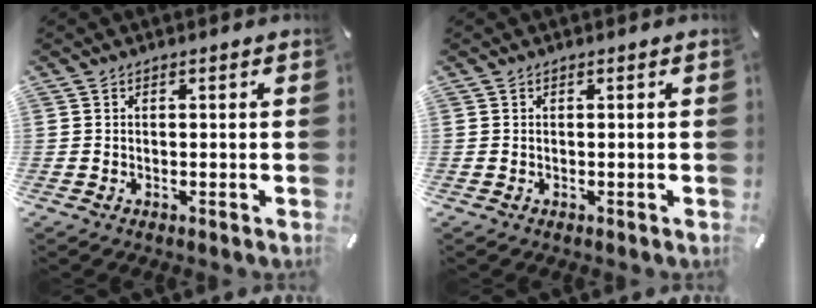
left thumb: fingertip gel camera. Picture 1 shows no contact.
{"total": 0.0}